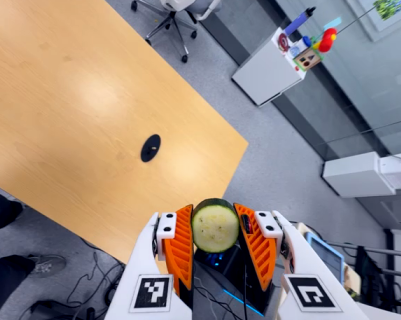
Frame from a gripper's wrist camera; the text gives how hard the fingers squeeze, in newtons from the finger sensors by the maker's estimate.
{"total": 10.4, "left": 10.0, "right": 10.9}